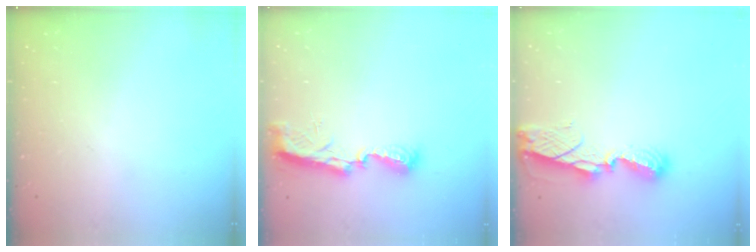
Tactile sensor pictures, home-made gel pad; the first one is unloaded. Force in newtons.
{"total": 7.8, "press": 7.8, "slide": 0.6}
{"total": 6.8, "press": 6.7, "slide": 0.8}